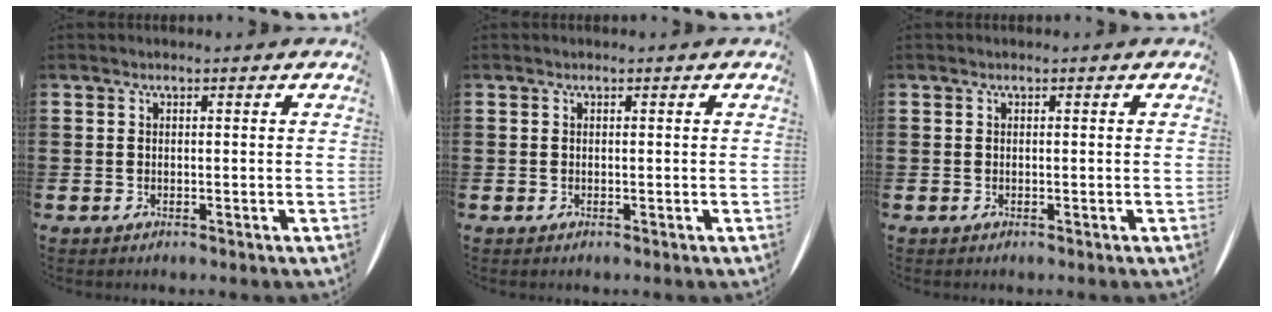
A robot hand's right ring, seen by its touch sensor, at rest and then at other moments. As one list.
[{"total": 0.0}, {"total": 0.0}]